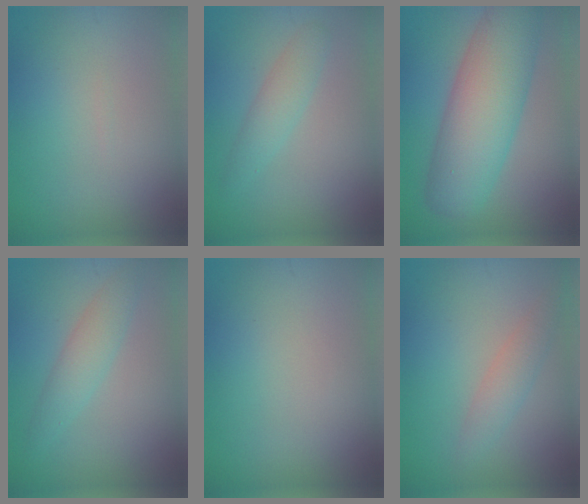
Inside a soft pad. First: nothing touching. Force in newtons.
{"total": 2.3, "press": 2.3, "slide": 0.0}
{"total": 9.5, "press": 9.5, "slide": 0.3}
{"total": 2.7, "press": 2.7, "slide": 0.1}
{"total": 0.0}
{"total": 2.2, "press": 2.2, "slide": 0.1}